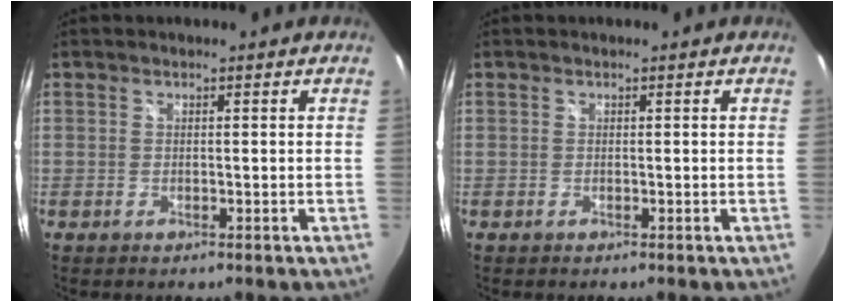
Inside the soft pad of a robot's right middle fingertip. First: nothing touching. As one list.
[{"total": 0.0}]